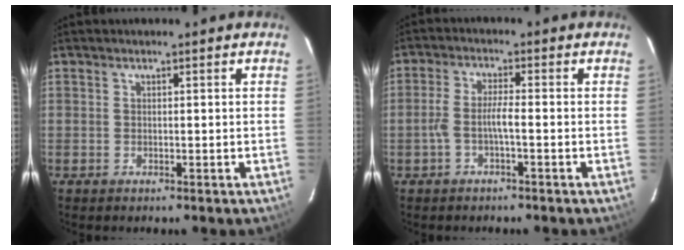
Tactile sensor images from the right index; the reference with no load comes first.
{"total": 3.6, "force": [-1.5, 0.2, 3.2], "torque": [-0.076, 0.007, -0.029]}